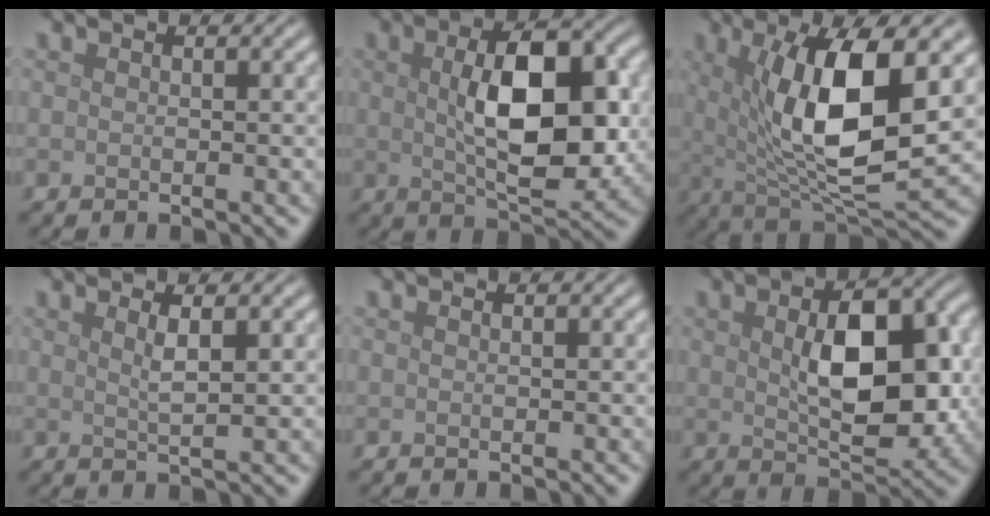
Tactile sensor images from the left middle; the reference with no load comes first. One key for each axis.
{"total": 9.6, "fx": 0.8, "fy": 4.5, "fz": 8.5, "tx": -0.135, "ty": 0.003, "tz": 0.017}
{"total": 10.7, "fx": 2.0, "fy": 3.4, "fz": 10.0, "tx": -0.163, "ty": -0.010, "tz": 0.042}
{"total": 2.0, "fx": 0.8, "fy": 0.4, "fz": 1.7, "tx": -0.026, "ty": 0.000, "tz": 0.011}
{"total": 0.0}
{"total": 9.0, "fx": 0.6, "fy": 4.8, "fz": 7.6, "tx": -0.124, "ty": -0.001, "tz": 0.017}